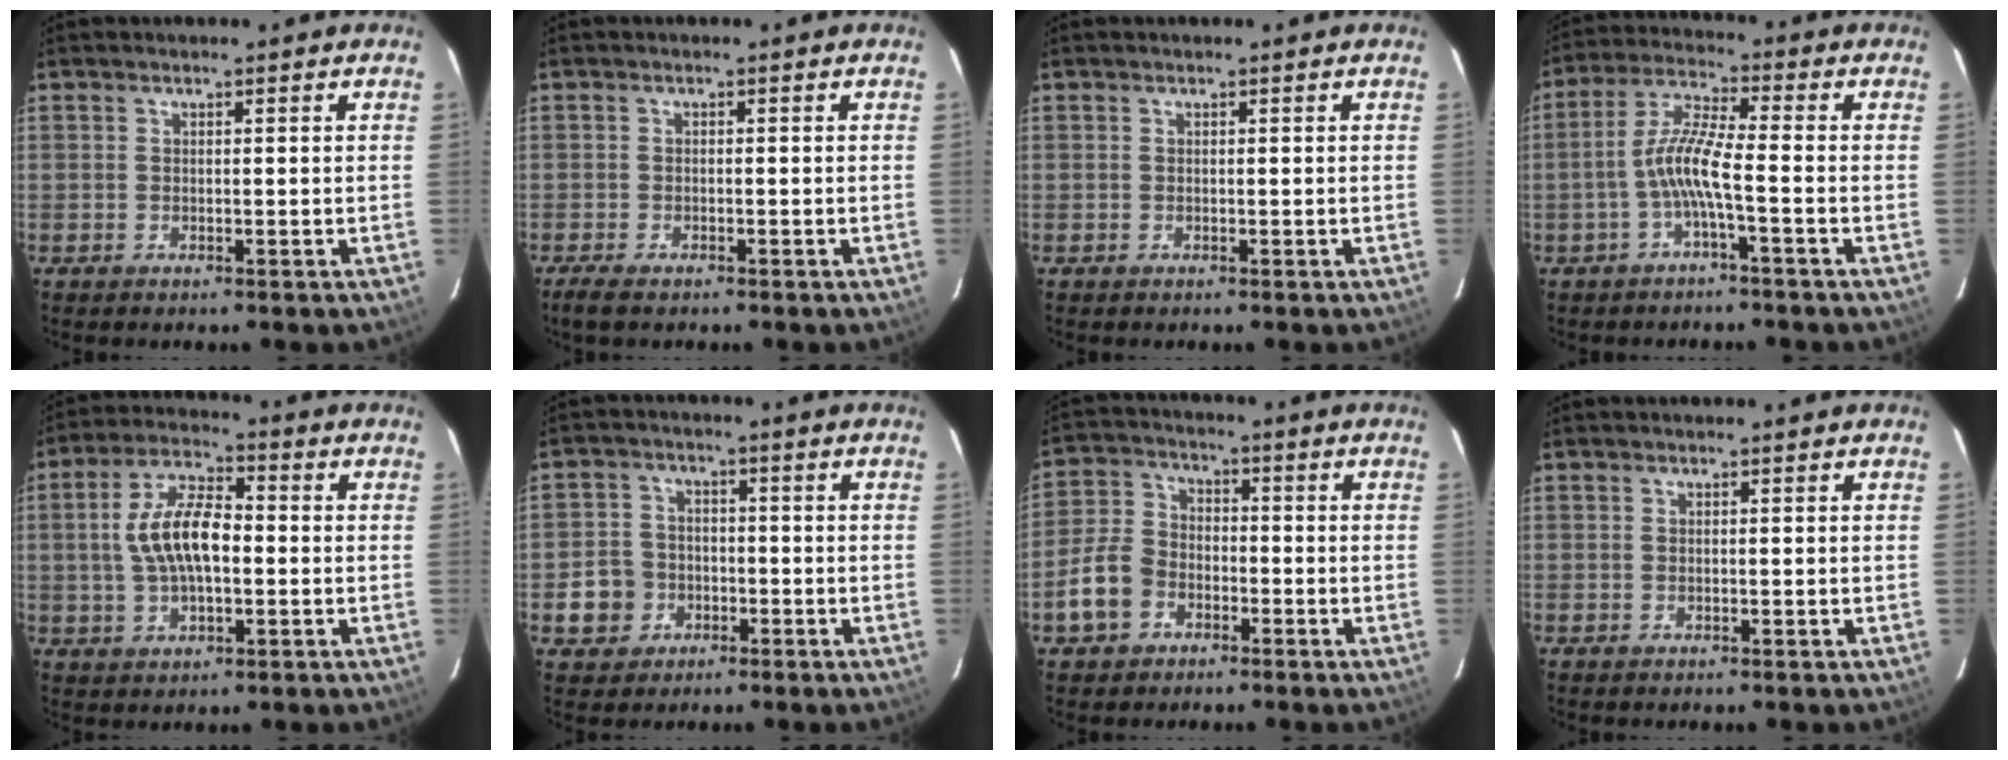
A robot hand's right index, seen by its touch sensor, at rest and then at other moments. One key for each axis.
{"total": 3.3, "fx": -2.5, "fy": 1.0, "fz": 1.9, "tx": -0.047, "ty": -0.011, "tz": -0.047}
{"total": 0.0}
{"total": 6.9, "fx": -2.4, "fy": 0.2, "fz": 6.4, "tx": -0.148, "ty": 0.014, "tz": -0.045}
{"total": 10.7, "fx": -0.3, "fy": 4.9, "fz": 9.5, "tx": -0.187, "ty": 0.015, "tz": -0.004}
{"total": 6.4, "fx": -2.2, "fy": 5.8, "fz": 1.3, "tx": -0.040, "ty": 0.022, "tz": -0.031}
{"total": 8.5, "fx": -4.1, "fy": 6.3, "fz": 3.9, "tx": -0.095, "ty": 0.023, "tz": -0.078}
{"total": 0.0}